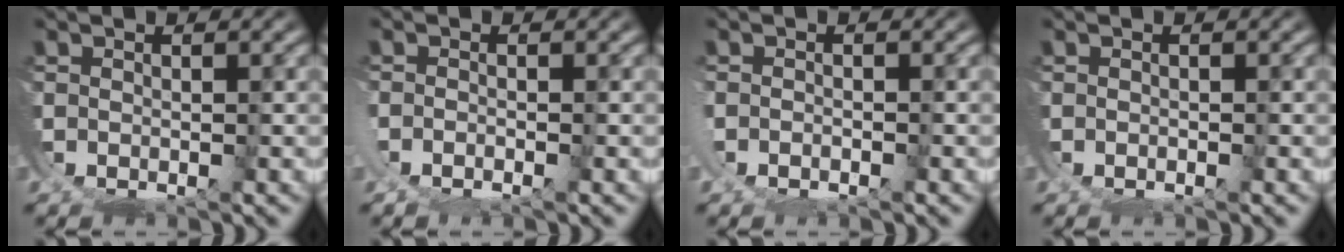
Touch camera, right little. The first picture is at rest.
{"total": 1.0, "force": [-0.7, -0.4, 0.5], "torque": [-0.002, -0.001, -0.012]}
{"total": 0.8, "force": [-0.1, -0.8, -0.1], "torque": [0.011, 0.005, -0.004]}
{"total": 0.7, "force": [0.3, -0.7, 0.0], "torque": [0.006, 0.003, 0.003]}